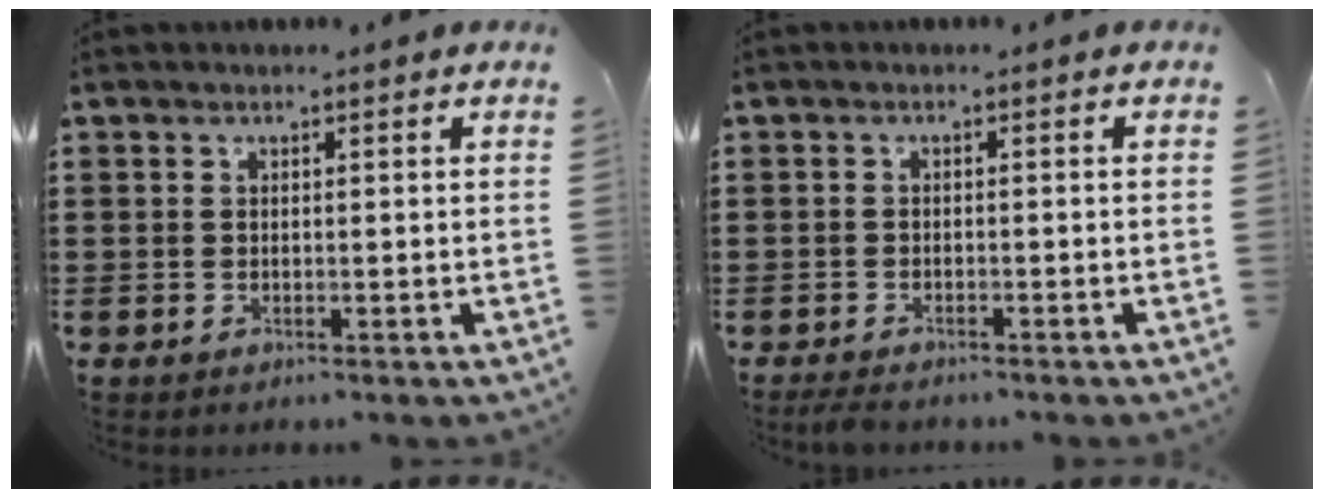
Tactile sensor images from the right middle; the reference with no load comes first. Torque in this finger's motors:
{"motor_torque": [0.17, 0.16, 0.09, 0.07]}